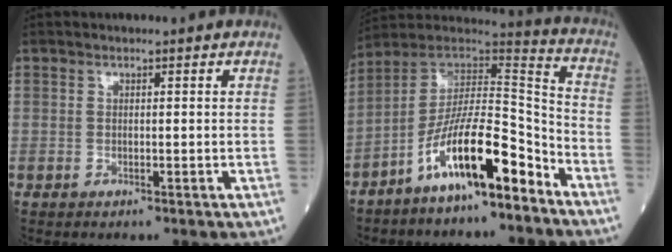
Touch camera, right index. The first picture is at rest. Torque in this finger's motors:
{"motor_torque": [1.52, -0.62, 1.06, 0.21]}